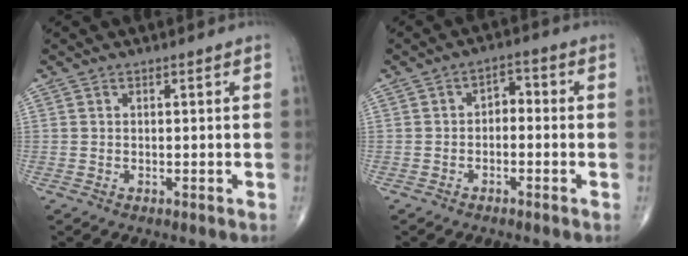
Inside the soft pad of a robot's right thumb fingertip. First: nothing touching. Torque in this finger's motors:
{"motor_torque": [-0.24, 0.01, 0.31, -0.08, 0.06]}